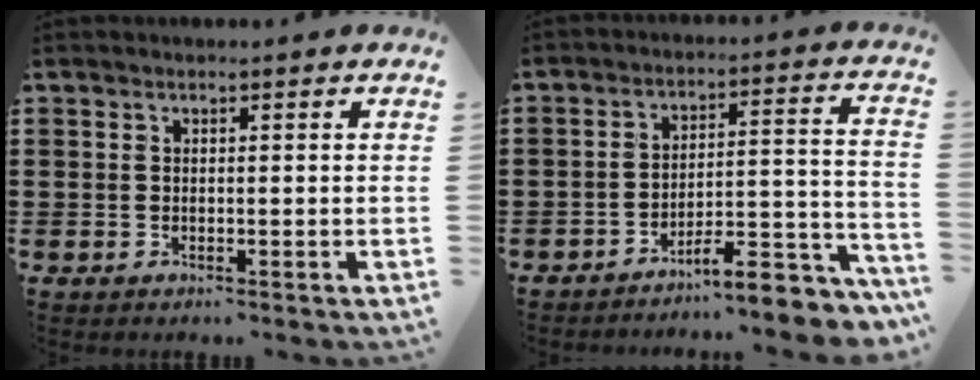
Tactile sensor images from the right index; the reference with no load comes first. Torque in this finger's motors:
{"motor_torque": [1.17, 0.96, 0.47, 0.04]}